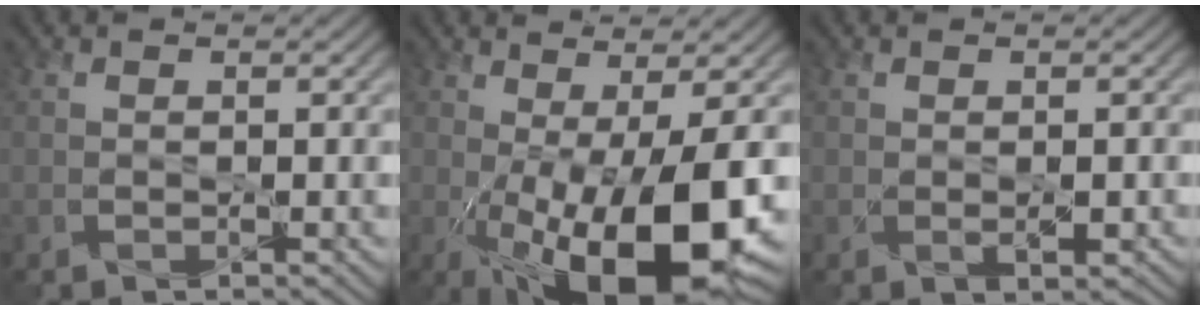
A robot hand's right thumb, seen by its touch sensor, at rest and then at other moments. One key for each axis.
{"total": 14.8, "fx": -3.8, "fy": 5.2, "fz": 13.4, "tx": -0.231, "ty": -0.021, "tz": -0.052}
{"total": 1.4, "fx": -0.2, "fy": 0.7, "fz": 1.2, "tx": -0.022, "ty": -0.007, "tz": 0.001}